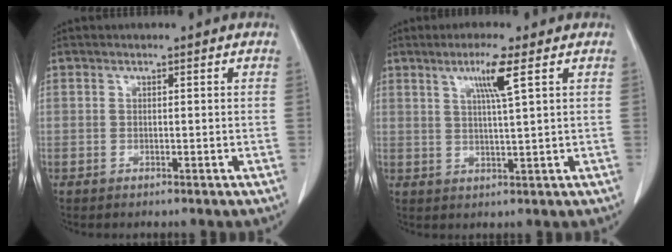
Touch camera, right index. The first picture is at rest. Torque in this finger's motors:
{"motor_torque": [0.49, 0.46, 0.13, 0.06]}